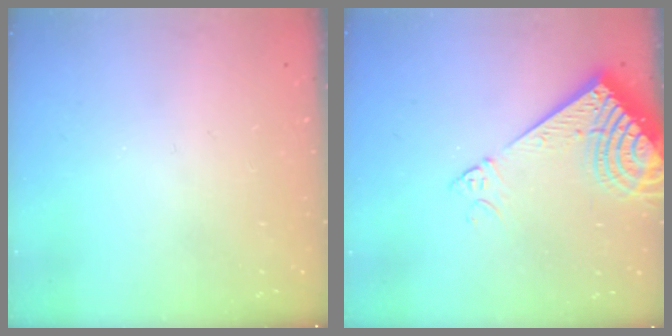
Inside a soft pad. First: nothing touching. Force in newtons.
{"total": 13.2, "press": 13.1, "slide": 2.0}